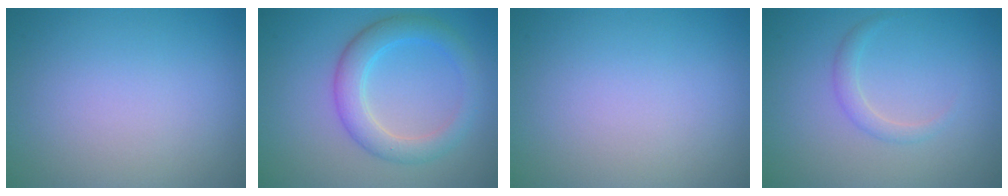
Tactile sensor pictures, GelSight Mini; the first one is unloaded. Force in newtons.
{"total": 4.0, "press": 4.0, "slide": 0.2}
{"total": 0.0}
{"total": 1.3, "press": 1.2, "slide": 0.1}